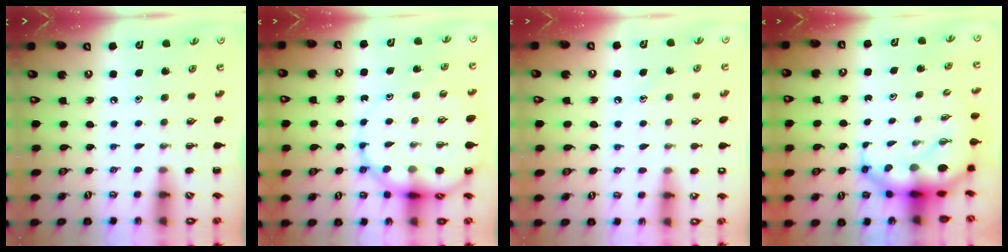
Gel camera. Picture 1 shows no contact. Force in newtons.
{"total": 12.8, "press": 12.3, "slide": 3.4}
{"total": 9.5, "press": 9.2, "slide": 2.5}
{"total": 7.9, "press": 7.6, "slide": 2.1}